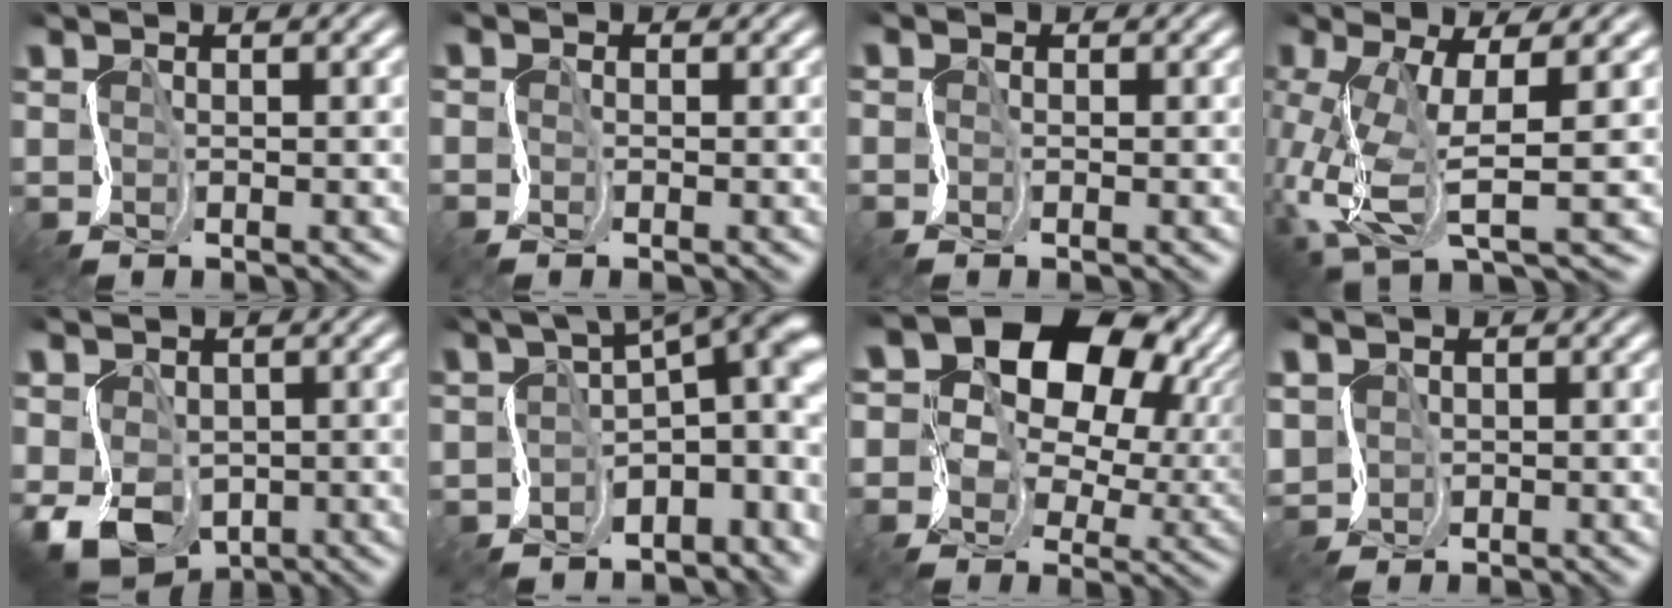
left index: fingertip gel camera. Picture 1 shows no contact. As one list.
[{"total": 1.6, "force": [-1.3, -0.1, -0.9], "torque": [0.010, -0.002, -0.018]}, {"total": 1.5, "force": [-1.2, -0.2, -0.9], "torque": [0.009, -0.002, -0.015]}, {"total": 7.3, "force": [-1.4, 2.2, 6.9], "torque": [-0.169, -0.009, -0.018]}, {"total": 5.6, "force": [-2.2, 4.3, 2.8], "torque": [-0.083, -0.026, -0.025]}, {"total": 8.8, "force": [-1.8, 4.2, 7.6], "torque": [-0.081, 0.007, -0.025]}, {"total": 16.4, "force": [5.4, 12.3, 9.3], "torque": [-0.145, 0.036, 0.085]}, {"total": 1.5, "force": [-0.4, 1.3, -0.8], "torque": [-0.011, -0.004, 0.002]}]